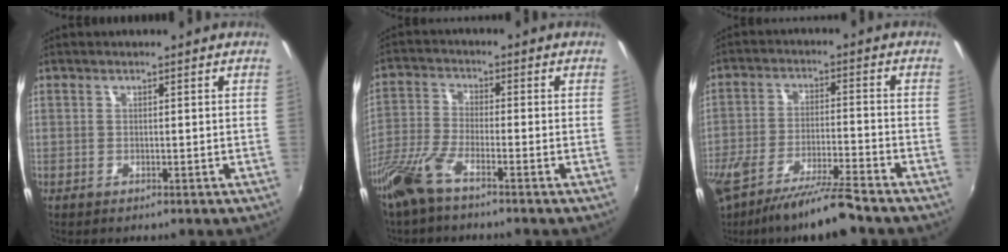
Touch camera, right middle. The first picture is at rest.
{"total": 8.1, "force": [-5.9, 1.6, 5.4], "torque": [-0.122, -0.012, -0.123]}
{"total": 12.8, "force": [-10.4, 0.8, 7.4], "torque": [-0.159, -0.027, -0.181]}